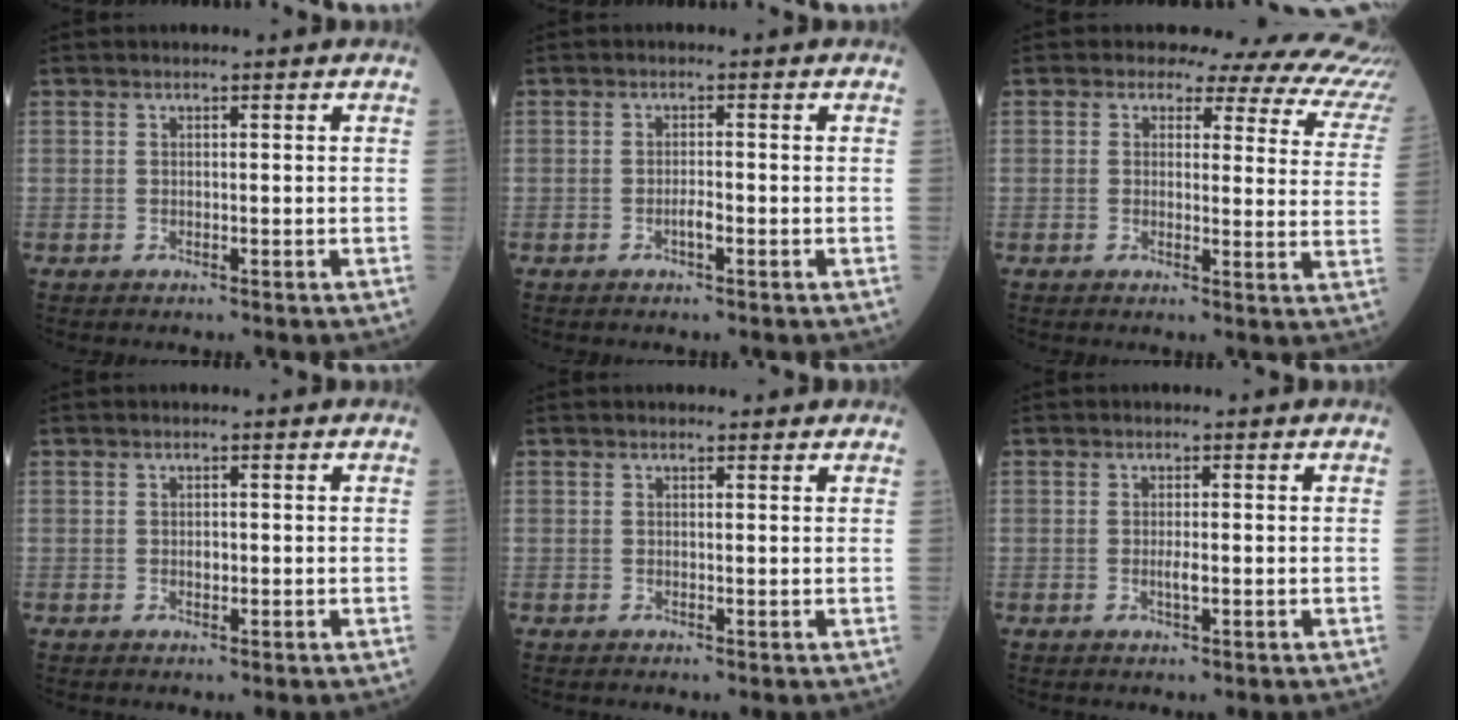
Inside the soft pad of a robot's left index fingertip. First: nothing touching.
{"total": 1.6, "force": [-0.8, 0.3, 1.4], "torque": [-0.026, 0.002, -0.014]}
{"total": 14.6, "force": [13.1, 4.4, 4.7], "torque": [-0.034, -0.039, 0.108]}
{"total": 1.0, "force": [-0.1, 0.6, 0.8], "torque": [-0.015, 0.001, 0.000]}
{"total": 1.3, "force": [1.0, 0.5, 0.5], "torque": [-0.010, 0.005, 0.010]}
{"total": 1.6, "force": [-0.3, 0.3, 1.5], "torque": [-0.031, -0.001, -0.004]}